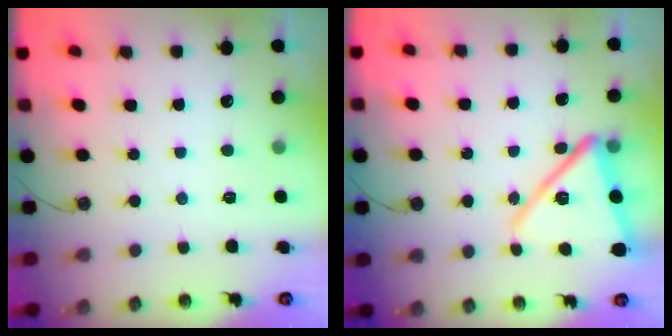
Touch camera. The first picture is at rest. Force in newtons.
{"total": 17.0, "press": 16.9, "slide": 1.4}